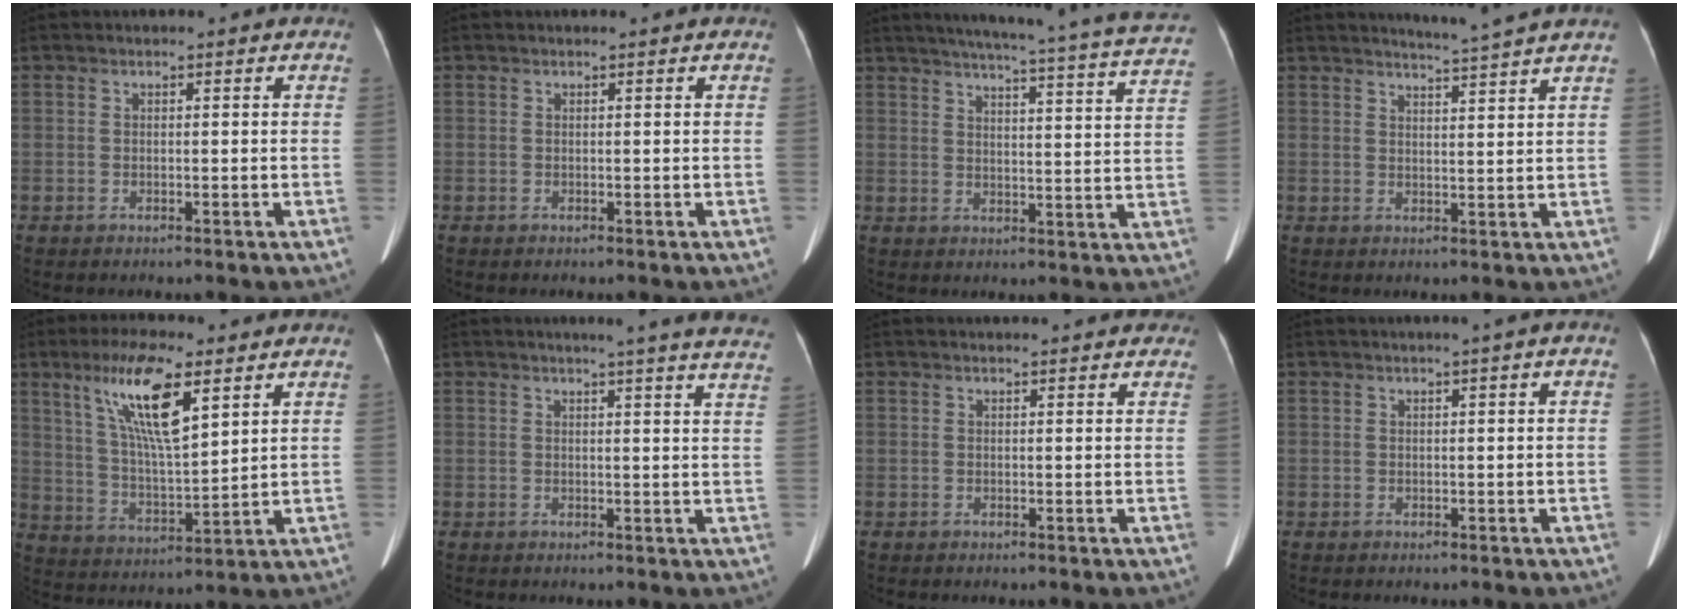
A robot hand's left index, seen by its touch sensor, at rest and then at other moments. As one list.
[{"total": 0.0}, {"total": 25.0, "force": [22.8, 0.2, 10.3], "torque": [-0.149, -0.048, 0.268]}, {"total": 4.9, "force": [4.4, -1.6, 1.2], "torque": [-0.024, -0.008, 0.062]}, {"total": 12.6, "force": [6.7, 2.3, 10.5], "torque": [-0.207, 0.006, 0.128]}, {"total": 14.5, "force": [13.1, -0.2, 6.3], "torque": [-0.078, -0.039, 0.137]}, {"total": 7.8, "force": [7.1, 1.8, 2.8], "torque": [-0.032, 0.021, 0.074]}, {"total": 1.1, "force": [0.3, -0.2, 1.0], "torque": [-0.017, 0.004, 0.008]}]